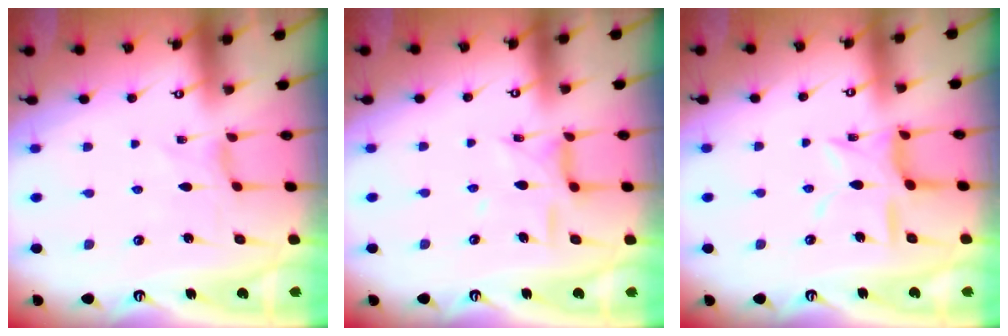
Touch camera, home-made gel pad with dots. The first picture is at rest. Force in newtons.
{"total": 7.9, "press": 7.9, "slide": 0.5}
{"total": 10.9, "press": 10.8, "slide": 0.9}